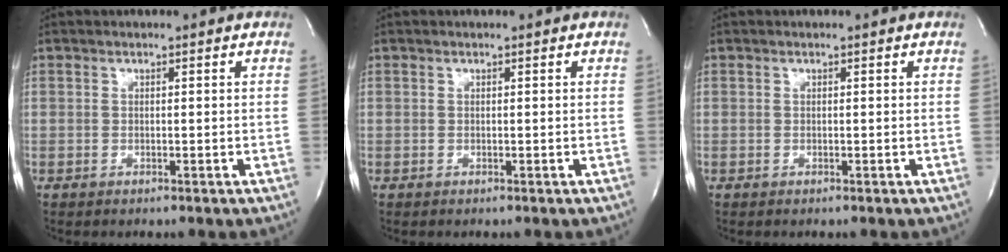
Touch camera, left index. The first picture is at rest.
{"total": 0.0}
{"total": 0.0}